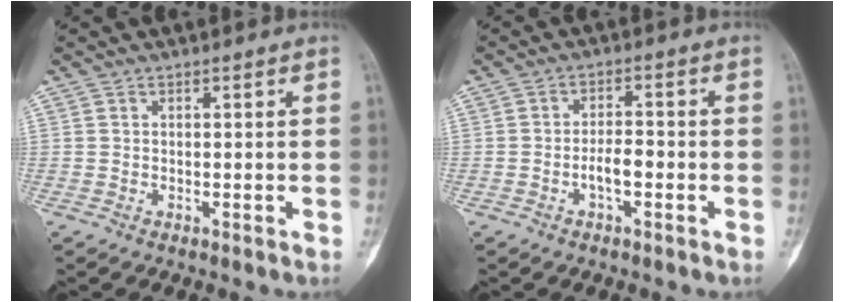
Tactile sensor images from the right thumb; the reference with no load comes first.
{"total": 3.9, "force": [-1.4, 1.6, 3.3], "torque": [-0.053, 0.016, -0.028]}